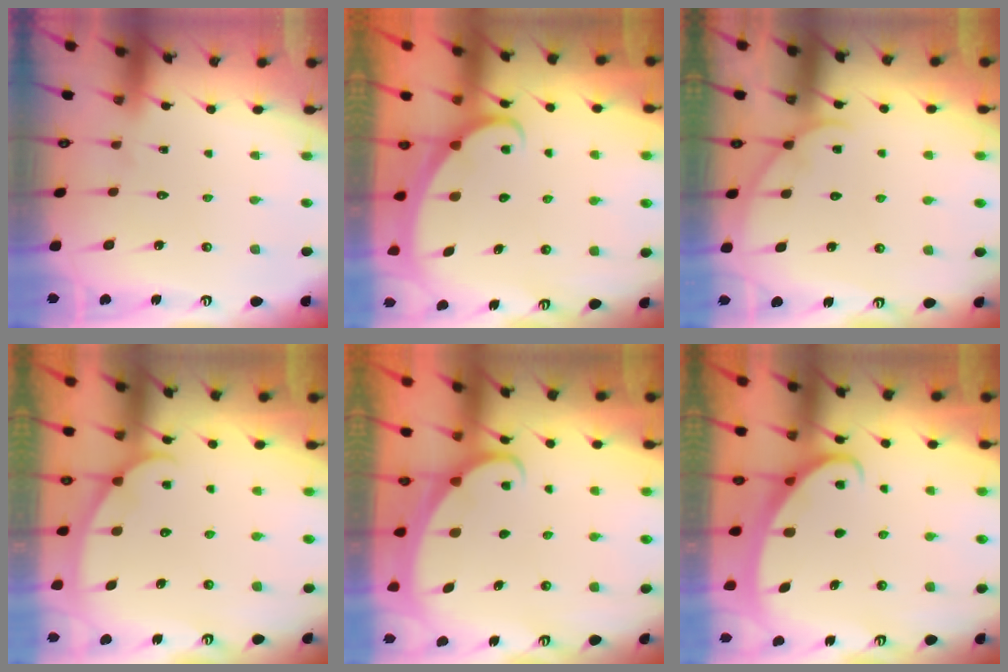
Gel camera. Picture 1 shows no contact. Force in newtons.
{"total": 2.2, "press": 2.2, "slide": 0.1}
{"total": 3.4, "press": 3.4, "slide": 0.4}
{"total": 1.9, "press": 1.9, "slide": 0.2}
{"total": 1.6, "press": 1.6, "slide": 0.1}
{"total": 2.8, "press": 2.8, "slide": 0.4}